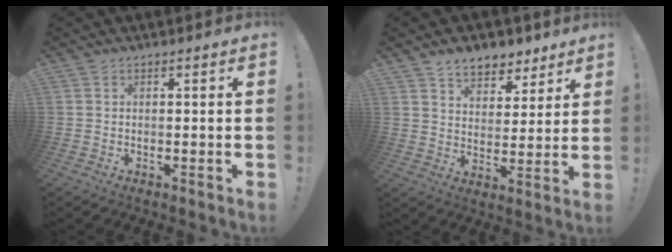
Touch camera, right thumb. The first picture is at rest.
{"total": 8.8, "force": [6.7, 5.1, 2.5], "torque": [-0.026, -0.049, 0.124]}